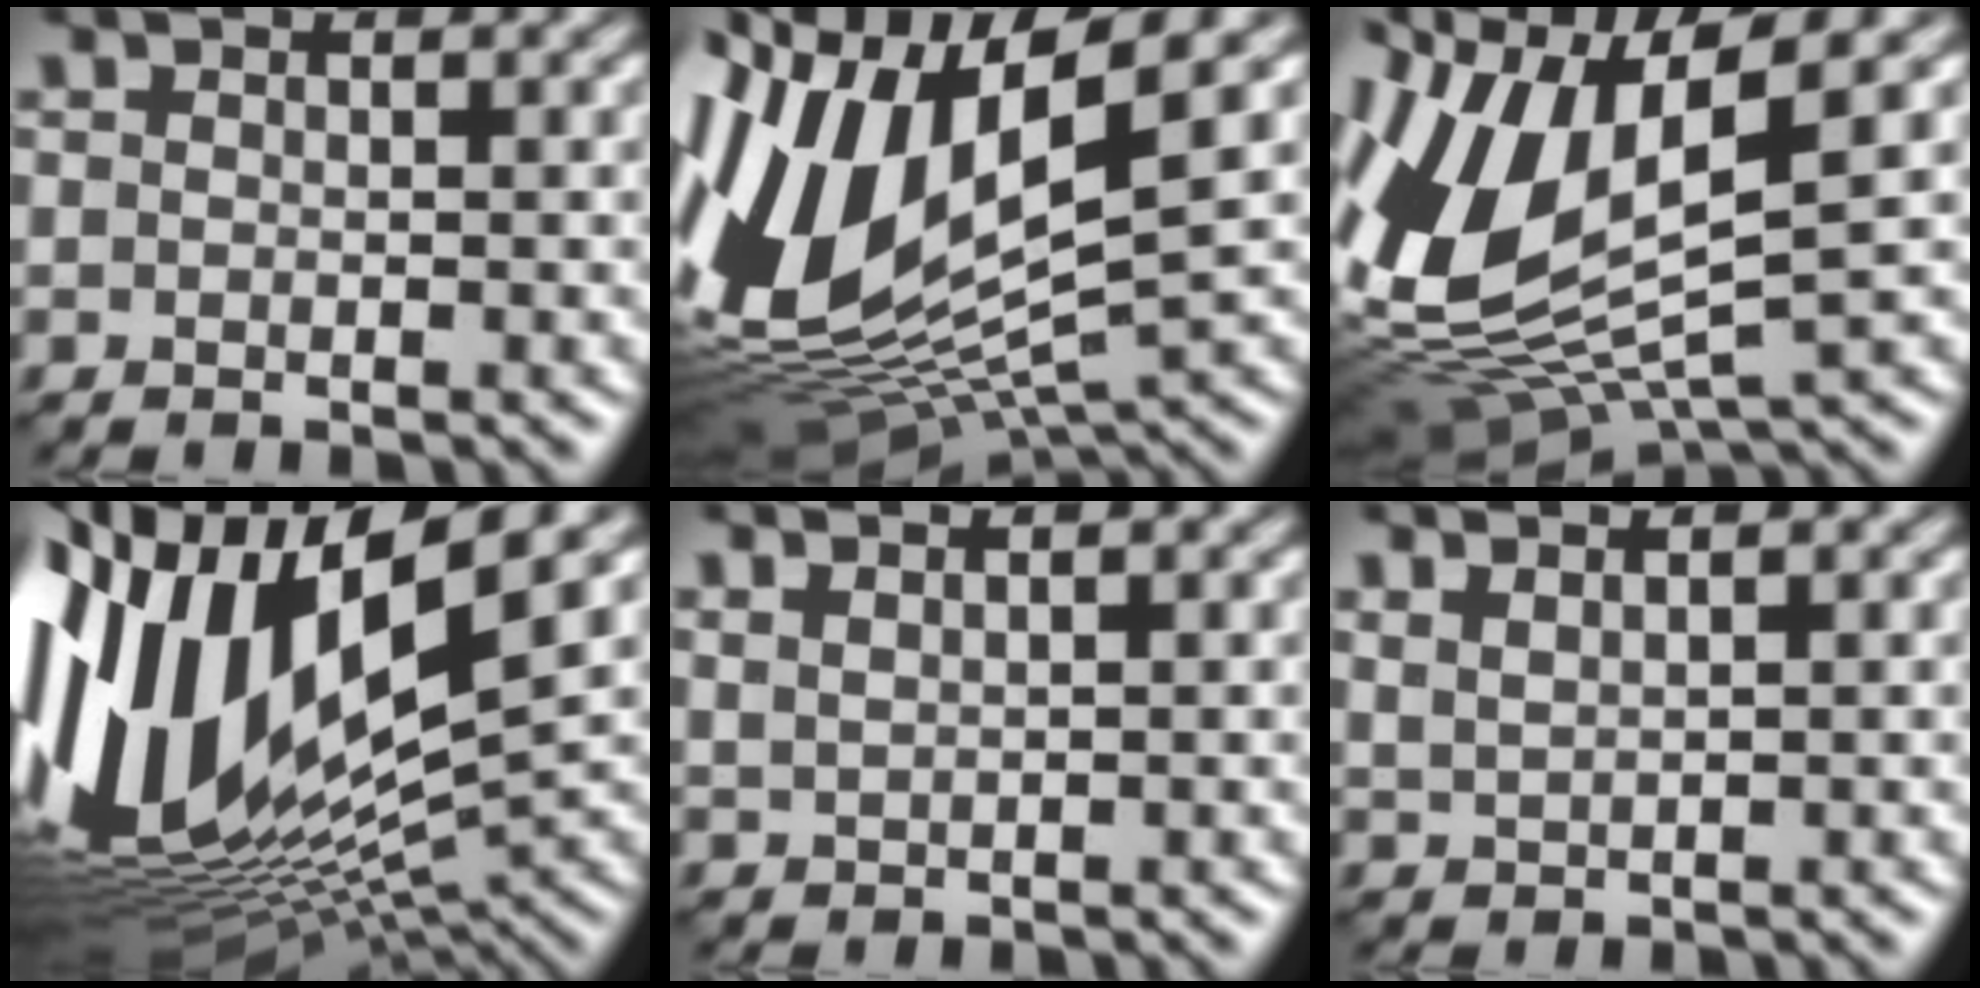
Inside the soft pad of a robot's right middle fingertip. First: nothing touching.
{"total": 15.2, "force": [2.1, 6.9, 13.3], "torque": [-0.304, 0.007, 0.048]}
{"total": 13.1, "force": [0.9, 5.9, 11.6], "torque": [-0.274, -0.008, 0.034]}
{"total": 17.1, "force": [2.1, 6.4, 15.7], "torque": [-0.322, -0.005, 0.041]}
{"total": 1.4, "force": [1.2, 0.1, 0.6], "torque": [-0.016, 0.010, 0.030]}
{"total": 2.0, "force": [1.7, 0.3, 1.0], "torque": [-0.022, 0.018, 0.032]}